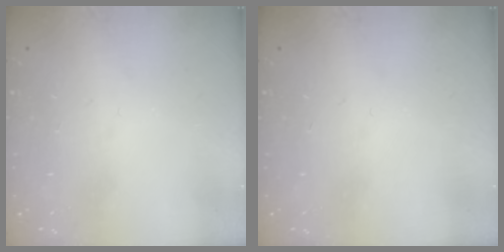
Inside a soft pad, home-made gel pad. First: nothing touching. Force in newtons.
{"total": 0.0}